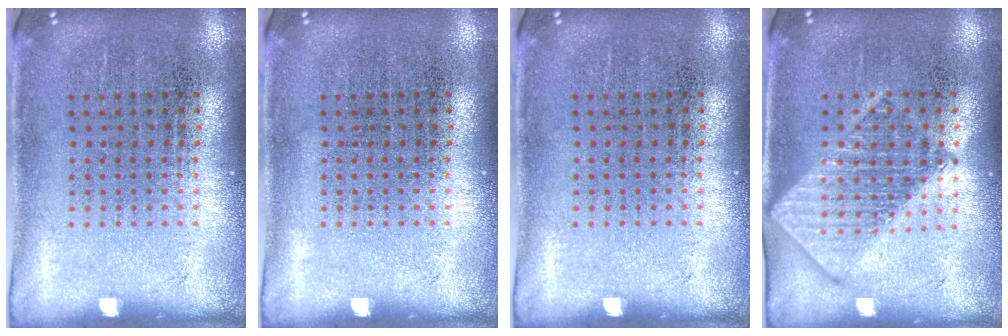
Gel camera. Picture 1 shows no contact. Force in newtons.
{"total": 0.0}
{"total": 0.0}
{"total": 2.8, "press": 2.8, "slide": 0.4}